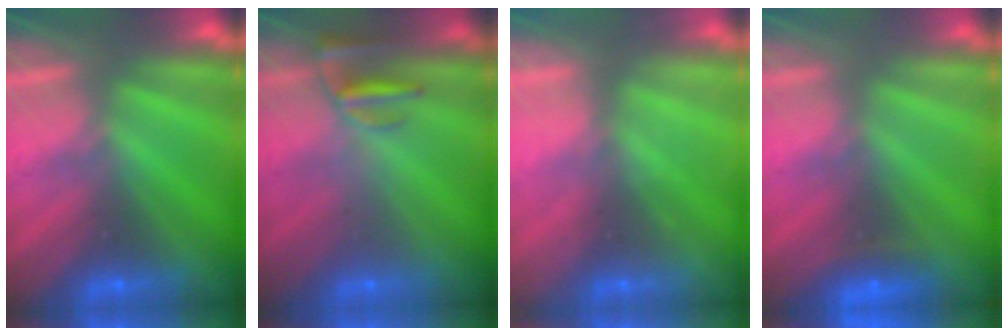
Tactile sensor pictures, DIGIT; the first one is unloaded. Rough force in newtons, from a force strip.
{"total": 2.4}
{"total": 2.2}
{"total": 2.4}